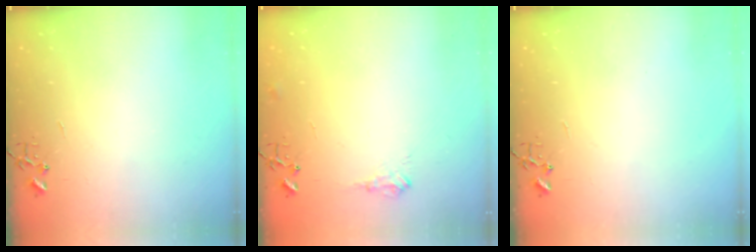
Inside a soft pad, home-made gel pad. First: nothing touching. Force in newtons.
{"total": 7.3, "press": 7.3, "slide": 1.0}
{"total": 0.0}